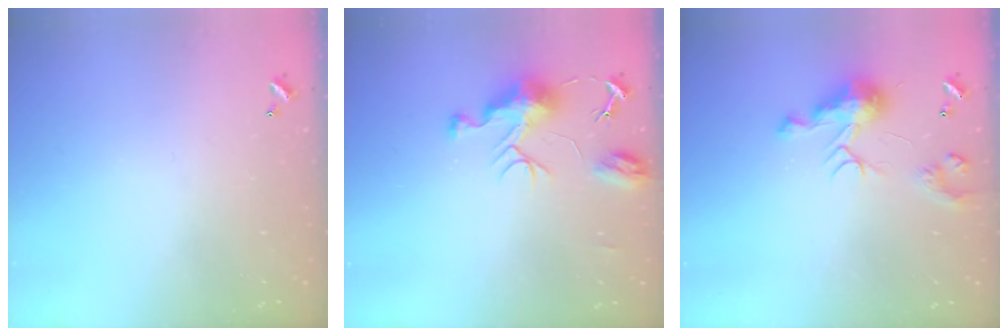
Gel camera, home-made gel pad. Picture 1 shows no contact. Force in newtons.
{"total": 9.1, "press": 9.1, "slide": 0.7}
{"total": 9.7, "press": 9.7, "slide": 0.8}